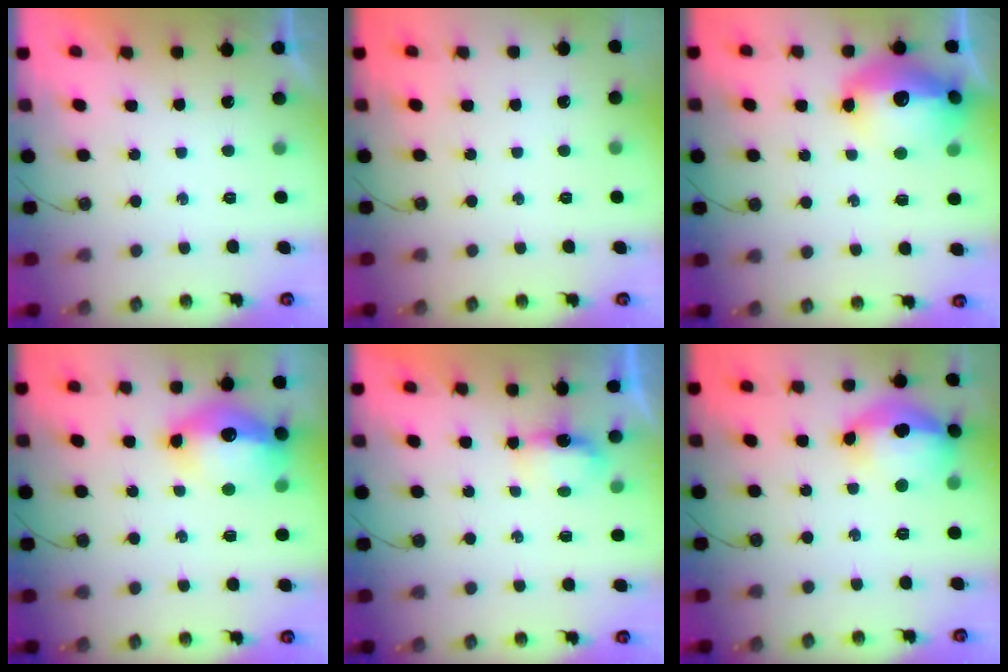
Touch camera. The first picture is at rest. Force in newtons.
{"total": 0.0}
{"total": 18.2, "press": 18.1, "slide": 1.7}
{"total": 16.0, "press": 15.9, "slide": 1.8}
{"total": 11.1, "press": 5.0, "slide": 9.9}
{"total": 23.0, "press": 19.6, "slide": 12.0}